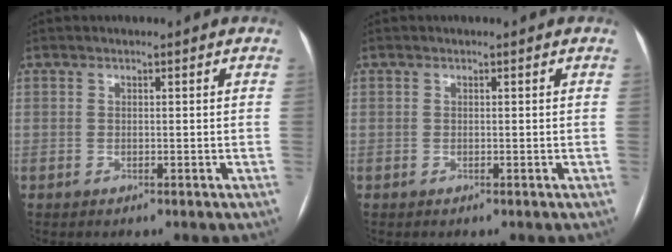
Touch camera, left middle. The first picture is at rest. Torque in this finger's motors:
{"motor_torque": [-0.02, 0.03, 0.00, 0.00]}